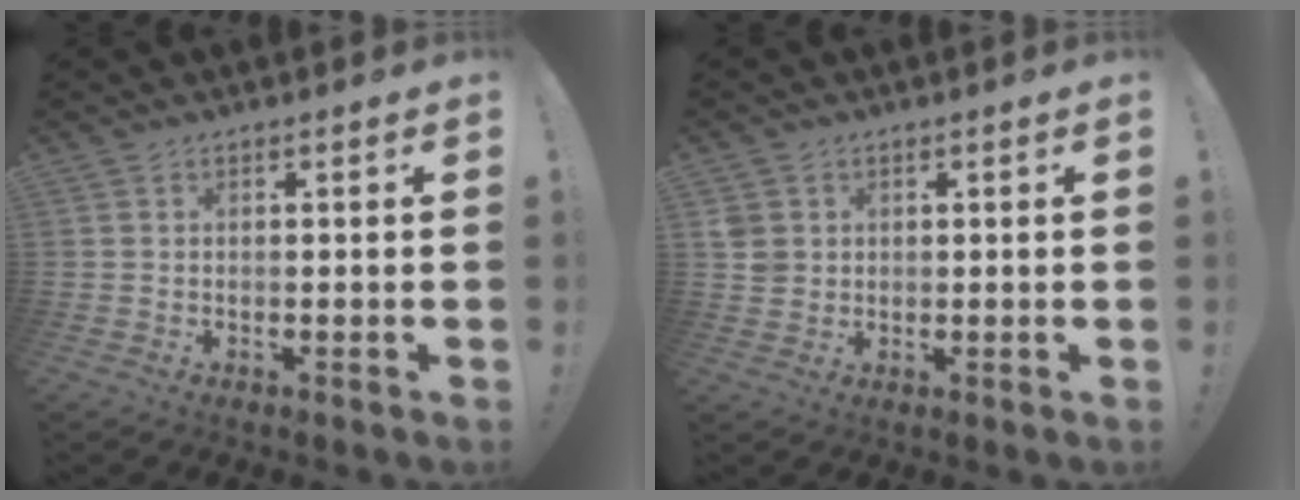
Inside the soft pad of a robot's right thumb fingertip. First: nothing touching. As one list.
[{"total": 3.7, "force": [1.1, 3.3, 1.2], "torque": [-0.020, -0.004, 0.022]}]